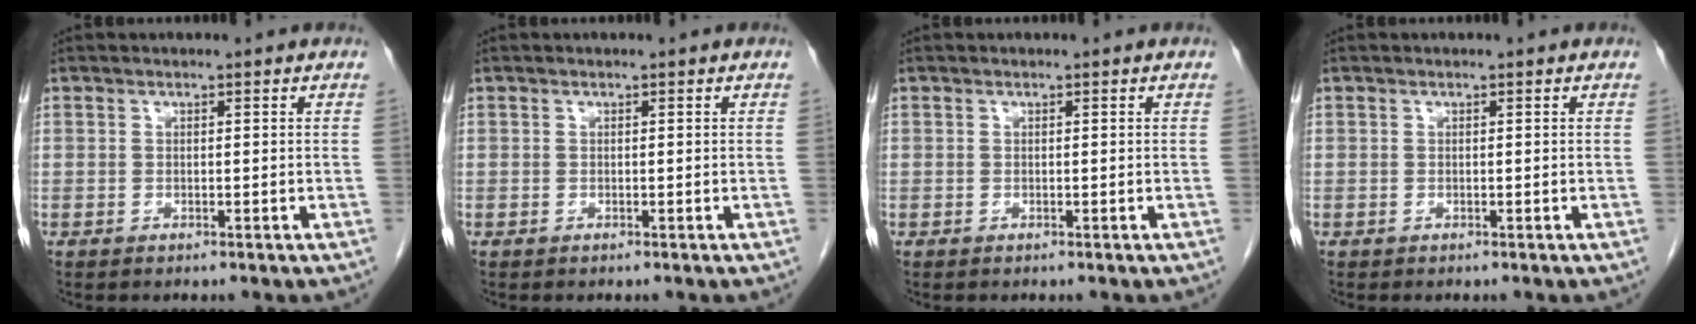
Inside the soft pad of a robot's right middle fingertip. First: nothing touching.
{"total": 0.0}
{"total": 0.0}
{"total": 0.0}